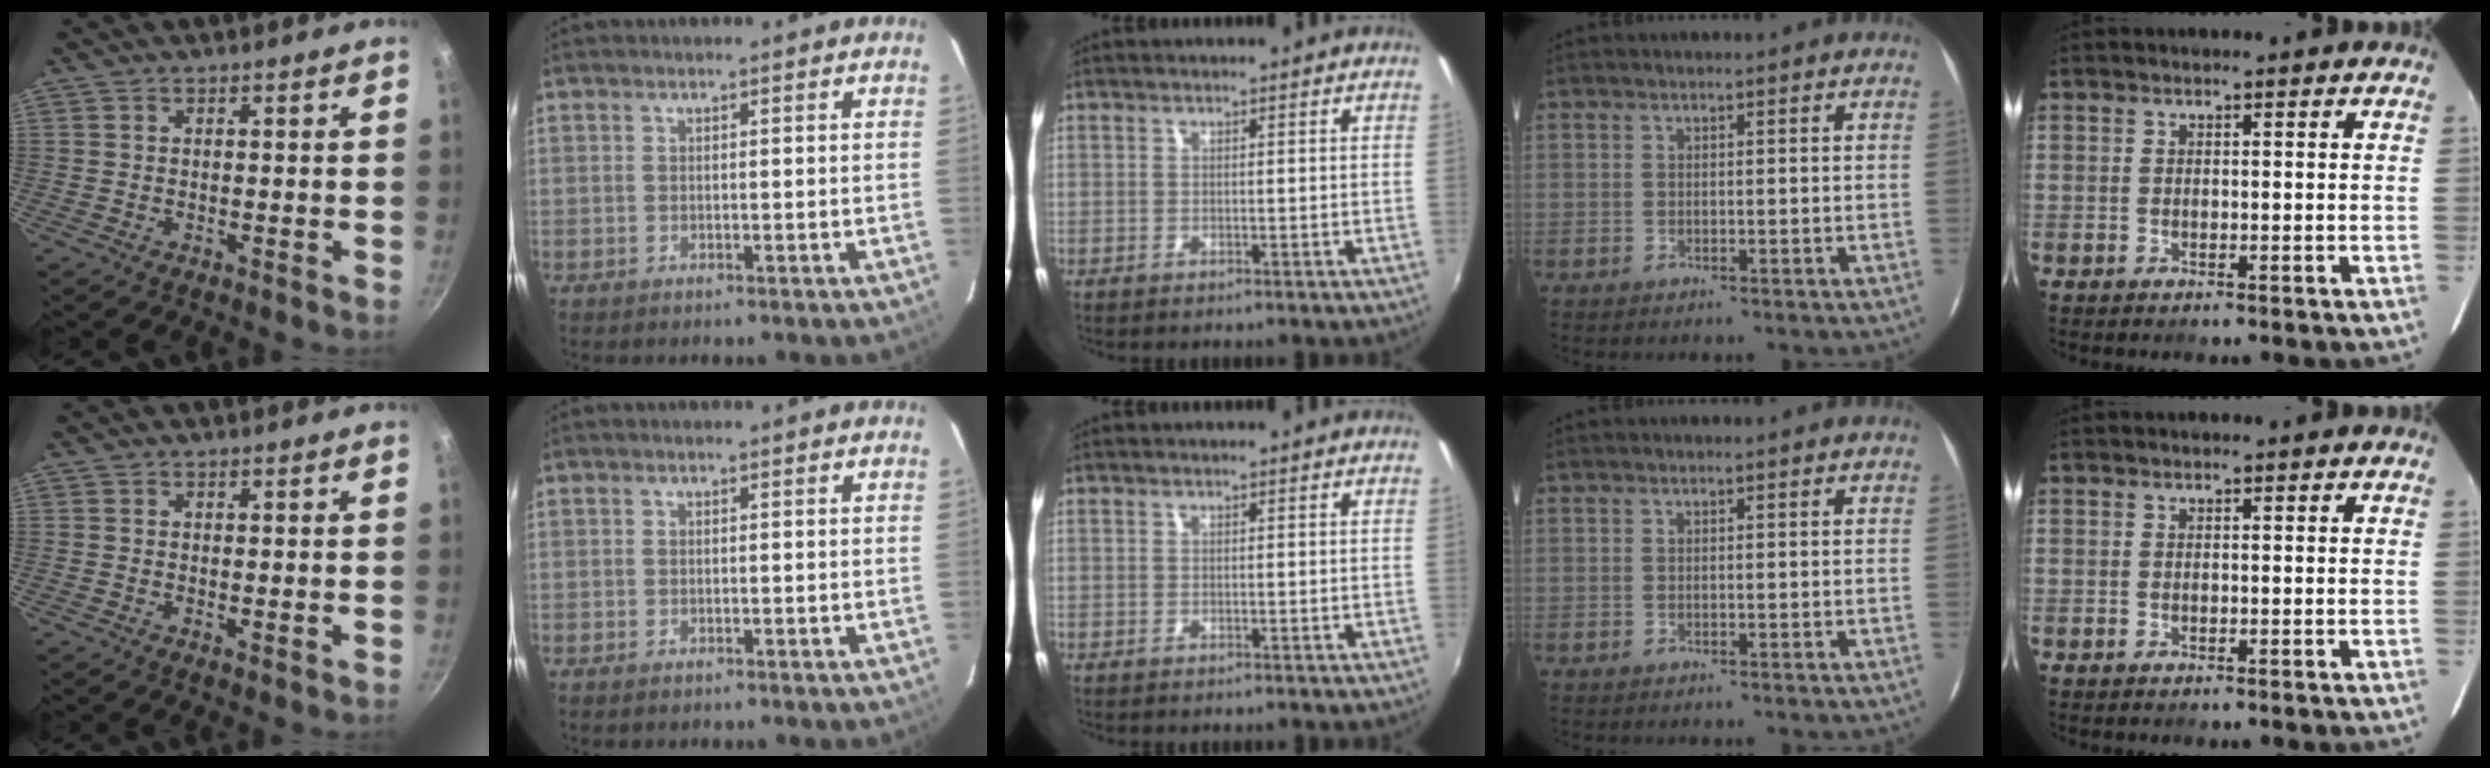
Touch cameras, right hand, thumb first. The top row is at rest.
{"thumb": {"total": 0.6, "force": [0.2, 0.2, 0.5], "torque": [-0.008, -0.007, 0.000]}, "index": {"total": 0.5, "force": [-0.4, 0.2, 0.2], "torque": [-0.006, -0.002, -0.009]}}